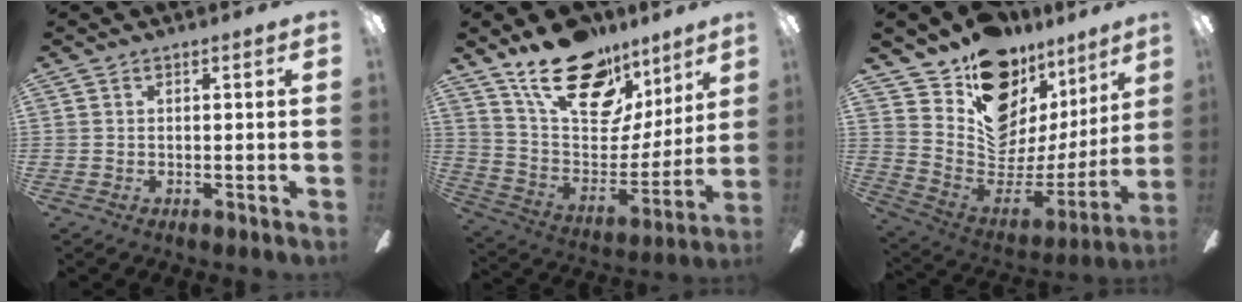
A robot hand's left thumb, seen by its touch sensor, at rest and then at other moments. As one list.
[{"total": 23.7, "force": [16.0, 12.2, 12.6], "torque": [-0.192, -0.098, 0.287]}, {"total": 17.9, "force": [11.4, 11.5, 7.7], "torque": [-0.107, -0.092, 0.216]}]